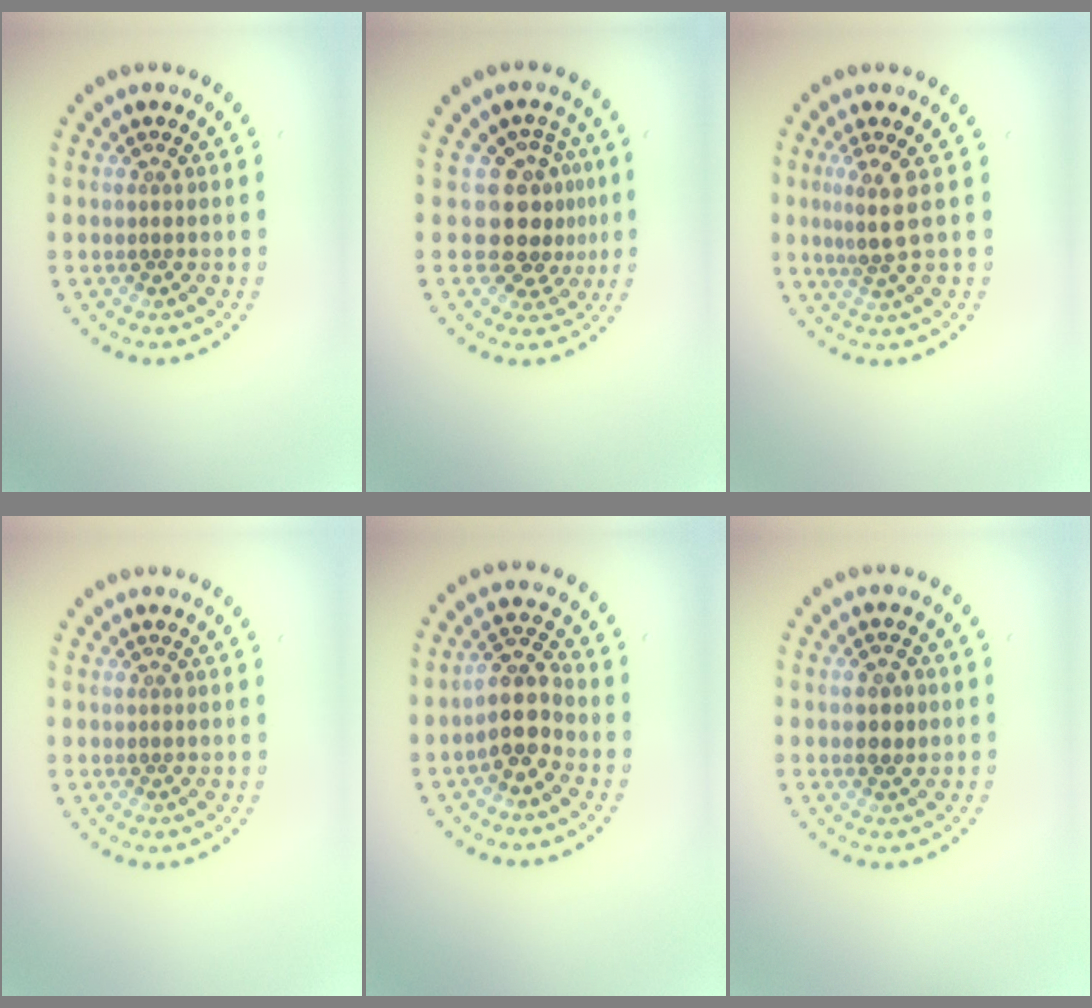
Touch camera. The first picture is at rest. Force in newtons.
{"total": 3.9, "press": 3.0, "slide": 2.5}
{"total": 2.6, "press": 1.9, "slide": 1.8}
{"total": 0.0}
{"total": 3.3, "press": 2.9, "slide": 1.7}
{"total": 1.6, "press": 1.6, "slide": 0.1}